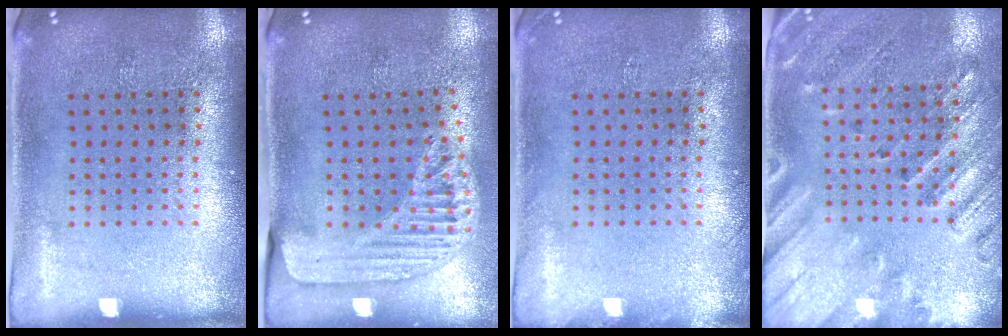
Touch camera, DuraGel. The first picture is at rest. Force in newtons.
{"total": 1.5, "press": 1.5, "slide": 0.3}
{"total": 0.7, "press": 0.7, "slide": 0.1}
{"total": 2.4, "press": 2.0, "slide": 1.4}